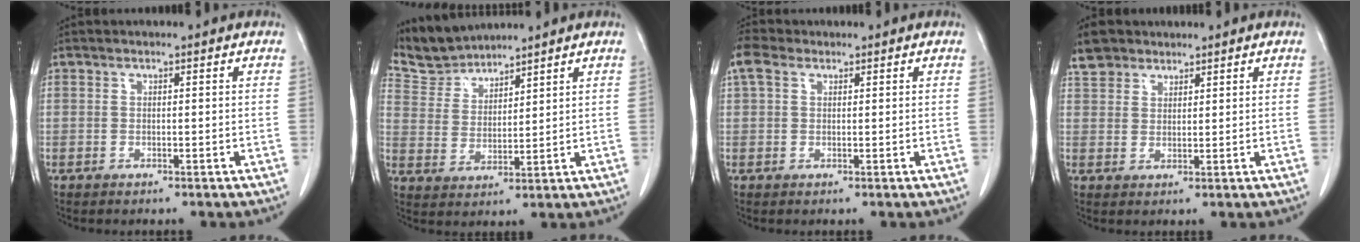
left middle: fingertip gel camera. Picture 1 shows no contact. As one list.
[{"total": 6.3, "force": [6.2, 0.7, -0.6], "torque": [0.000, 0.008, 0.138]}, {"total": 3.3, "force": [1.8, 2.1, 1.8], "torque": [-0.049, 0.025, 0.039]}, {"total": 4.5, "force": [3.4, 2.7, 0.9], "torque": [-0.025, 0.013, 0.069]}]